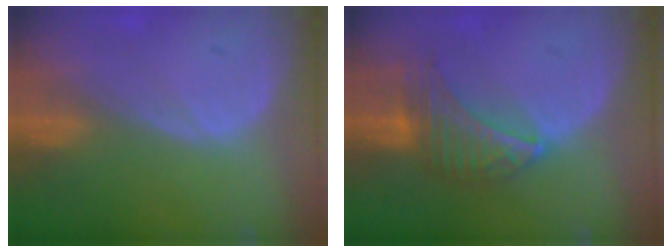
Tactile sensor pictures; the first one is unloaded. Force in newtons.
{"total": 6.8, "press": 6.7, "slide": 1.4}